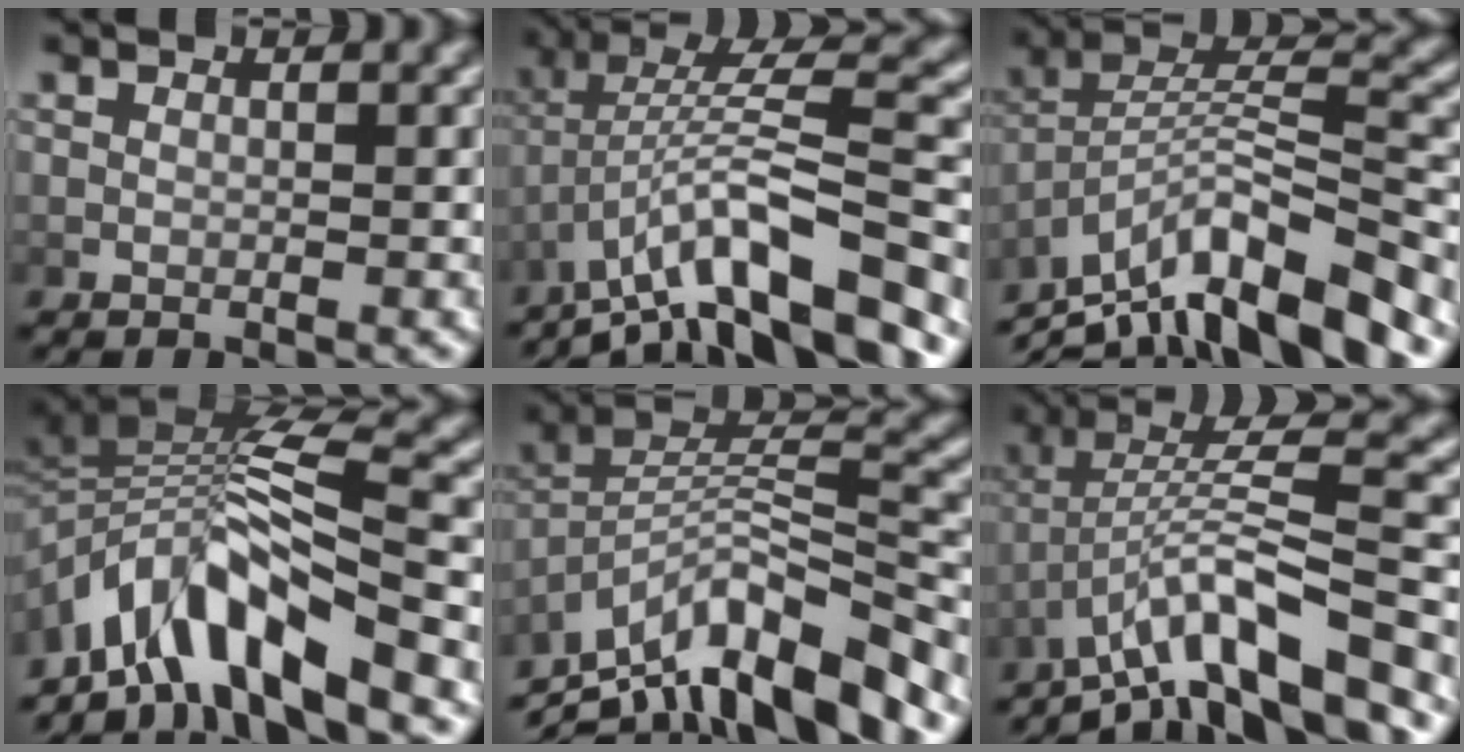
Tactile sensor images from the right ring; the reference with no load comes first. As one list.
[{"total": 11.2, "force": [-5.5, 4.5, 8.6], "torque": [-0.128, -0.004, -0.077]}, {"total": 10.9, "force": [-3.9, 5.6, 8.4], "torque": [-0.138, -0.022, -0.050]}, {"total": 9.1, "force": [-3.1, 4.8, 7.1], "torque": [-0.132, -0.005, -0.046]}, {"total": 11.7, "force": [-3.6, 6.5, 9.1], "torque": [-0.147, -0.019, -0.046]}, {"total": 10.3, "force": [-4.9, 3.7, 8.3], "torque": [-0.128, -0.005, -0.067]}]